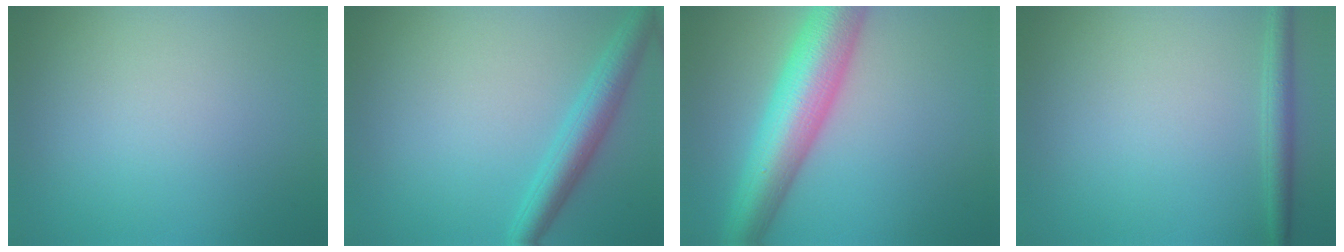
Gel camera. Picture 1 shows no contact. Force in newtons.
{"total": 3.8, "press": 3.8, "slide": 0.1}
{"total": 9.0, "press": 9.0, "slide": 0.3}
{"total": 2.0, "press": 2.0, "slide": 0.1}